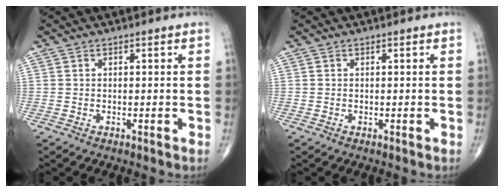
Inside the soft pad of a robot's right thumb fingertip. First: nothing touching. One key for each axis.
{"total": 0.0}